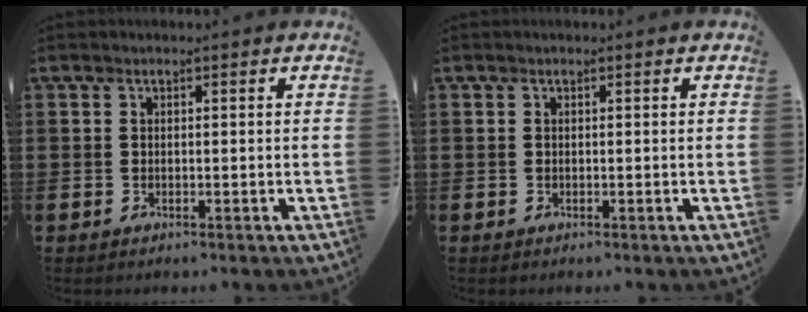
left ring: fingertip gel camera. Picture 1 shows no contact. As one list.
[{"total": 0.0}]